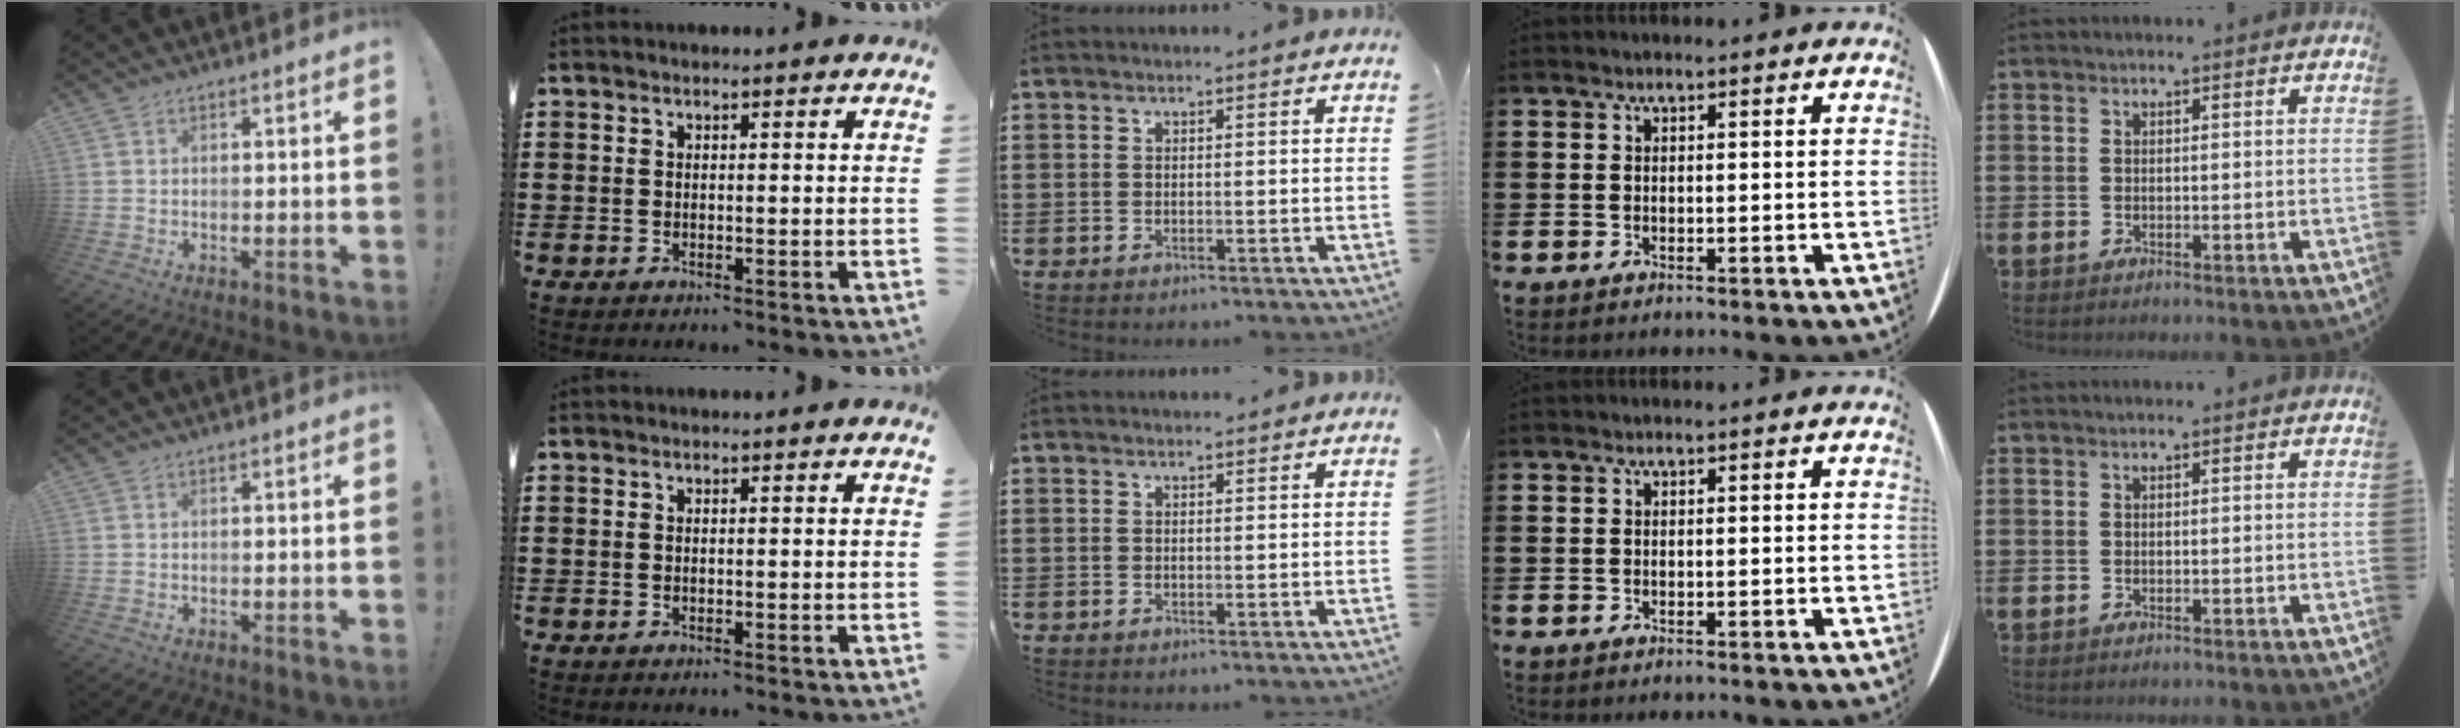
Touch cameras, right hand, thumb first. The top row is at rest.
{"middle": {"total": 0.6, "force": [0.6, 0.2, 0.0], "torque": [0.006, -0.003, 0.009]}}